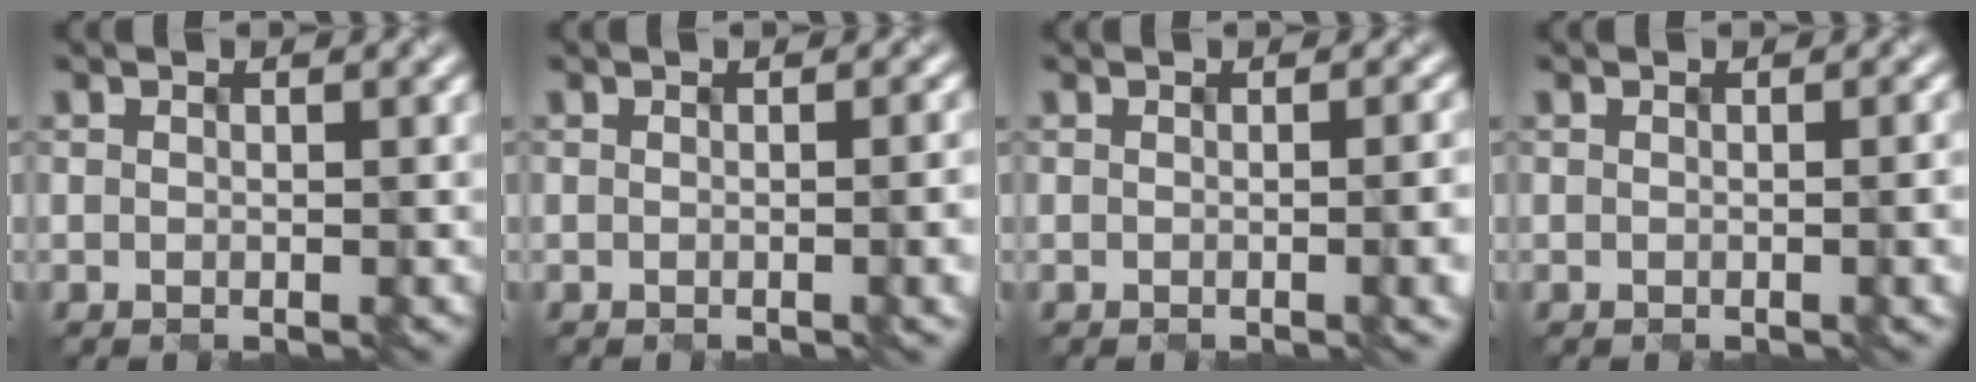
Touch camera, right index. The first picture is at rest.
{"total": 3.4, "force": [-0.3, 1.4, 3.1], "torque": [-0.018, 0.009, 0.002]}
{"total": 4.4, "force": [-0.4, 2.0, 3.9], "torque": [-0.016, 0.009, 0.000]}
{"total": 2.3, "force": [-0.1, 0.9, 2.1], "torque": [-0.013, 0.007, 0.002]}